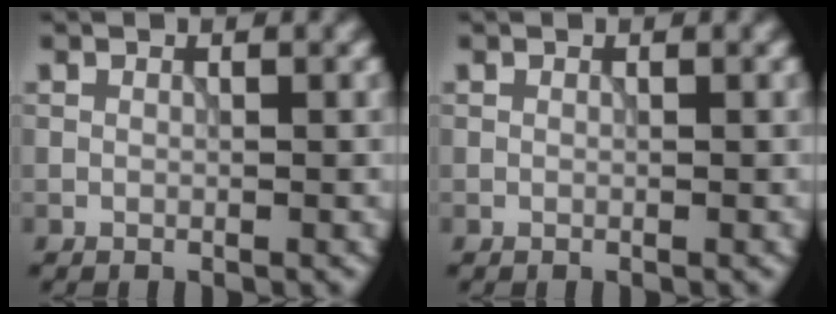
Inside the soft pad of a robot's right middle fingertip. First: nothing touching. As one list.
[{"total": 0.0}]